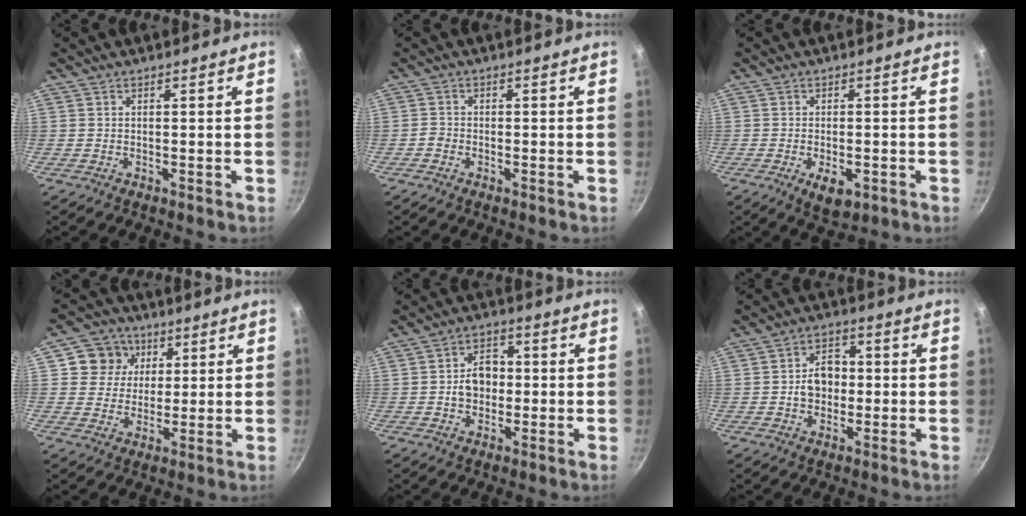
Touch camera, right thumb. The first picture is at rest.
{"total": 1.5, "force": [-0.9, 1.1, 0.5], "torque": [-0.009, 0.008, -0.021]}
{"total": 5.5, "force": [-1.9, 2.9, 4.2], "torque": [-0.055, 0.002, -0.021]}
{"total": 8.3, "force": [2.7, 7.5, 2.2], "torque": [-0.002, 0.001, 0.036]}
{"total": 6.8, "force": [-0.5, 5.4, 4.2], "torque": [-0.035, 0.015, -0.011]}
{"total": 6.9, "force": [-0.4, 5.4, 4.3], "torque": [-0.036, 0.015, -0.011]}